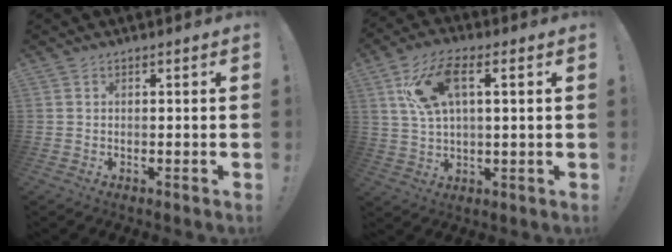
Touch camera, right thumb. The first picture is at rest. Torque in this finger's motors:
{"motor_torque": [1.59, 1.83, 0.41, 0.10, 0.40]}